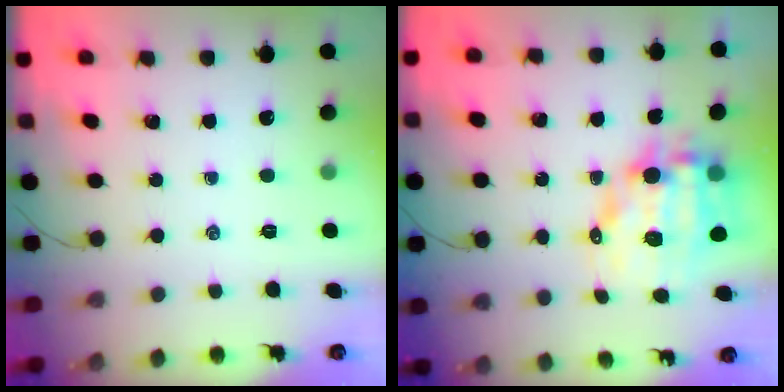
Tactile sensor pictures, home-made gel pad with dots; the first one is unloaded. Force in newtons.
{"total": 11.7, "press": 11.2, "slide": 3.1}